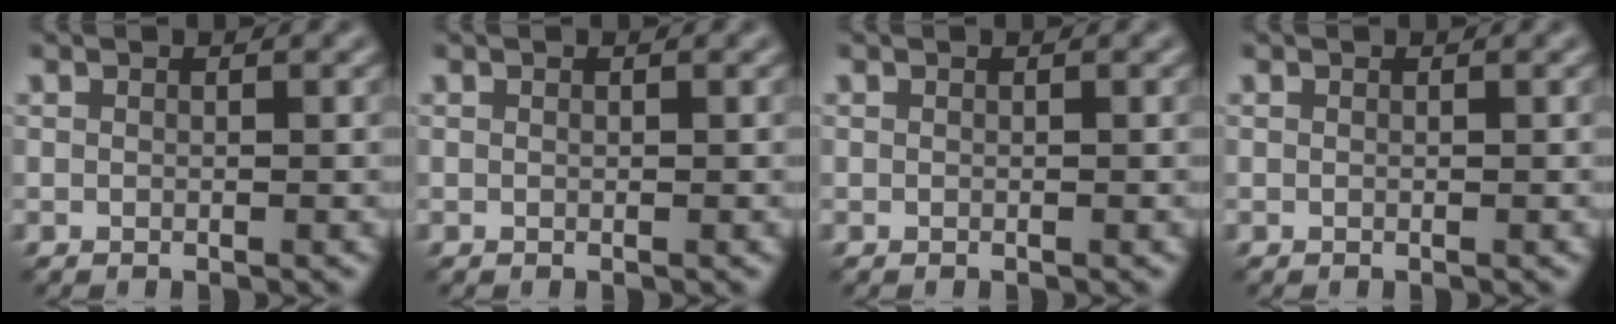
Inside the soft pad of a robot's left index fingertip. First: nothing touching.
{"total": 0.0}
{"total": 0.0}
{"total": 0.0}